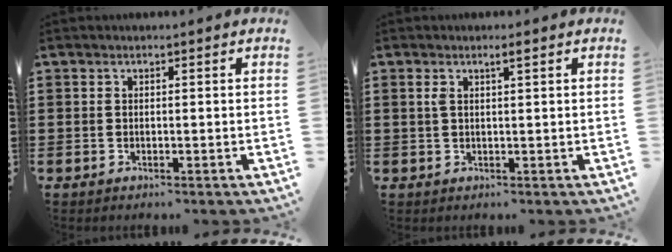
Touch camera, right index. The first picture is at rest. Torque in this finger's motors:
{"motor_torque": [0.20, -0.01, 0.04, 0.01]}